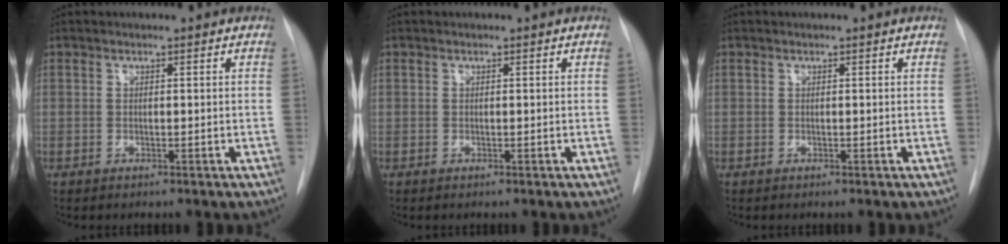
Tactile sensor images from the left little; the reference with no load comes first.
{"total": 0.0}
{"total": 0.0}